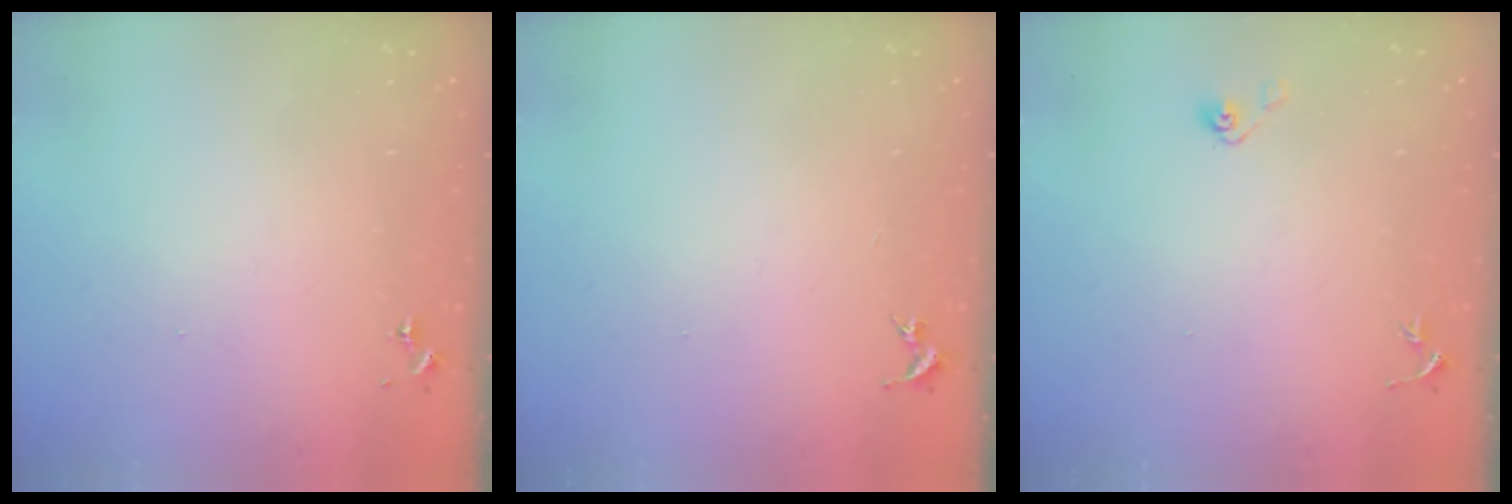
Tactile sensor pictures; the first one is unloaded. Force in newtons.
{"total": 0.0}
{"total": 4.0, "press": 3.3, "slide": 2.2}